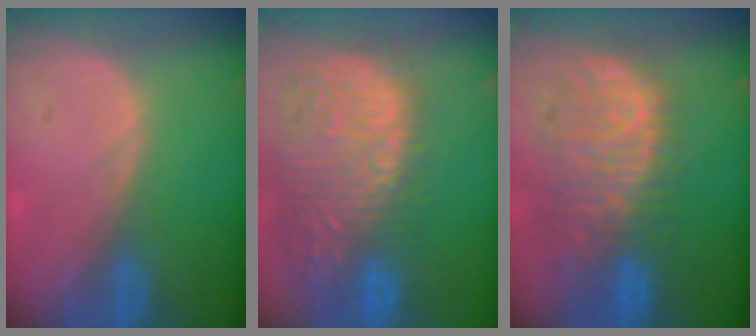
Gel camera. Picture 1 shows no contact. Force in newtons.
{"total": 15.6, "press": 12.7, "slide": 9.0}
{"total": 11.4, "press": 9.8, "slide": 5.9}